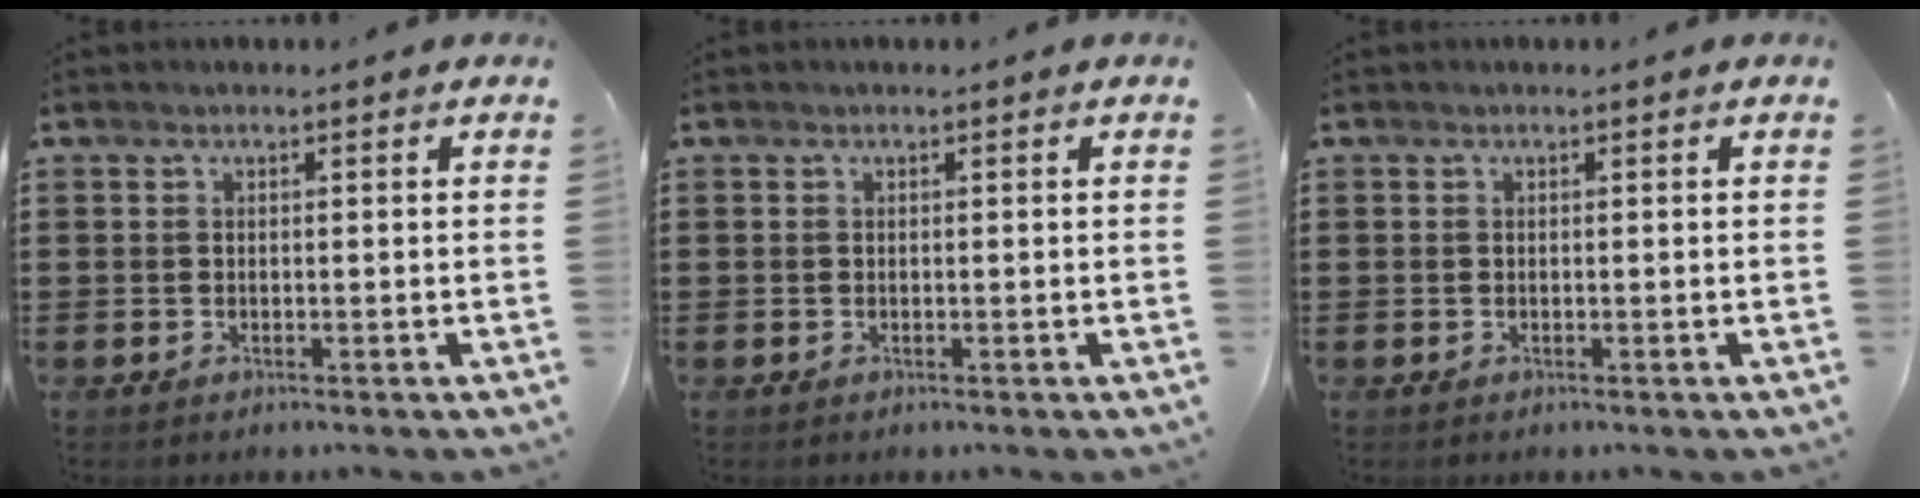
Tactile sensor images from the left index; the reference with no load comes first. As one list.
[{"total": 0.0}, {"total": 0.0}]